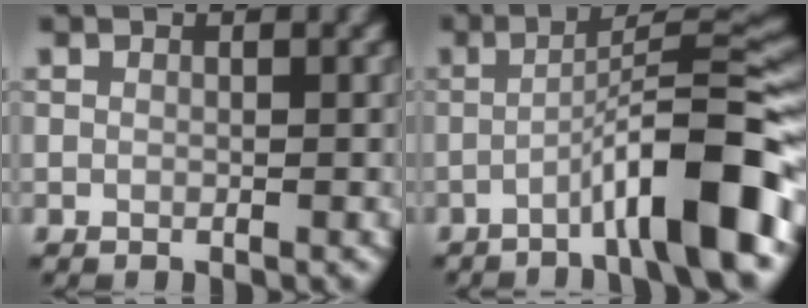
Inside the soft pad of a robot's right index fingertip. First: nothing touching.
{"total": 9.7, "force": [-4.0, 1.3, 8.7], "torque": [-0.118, 0.024, -0.071]}